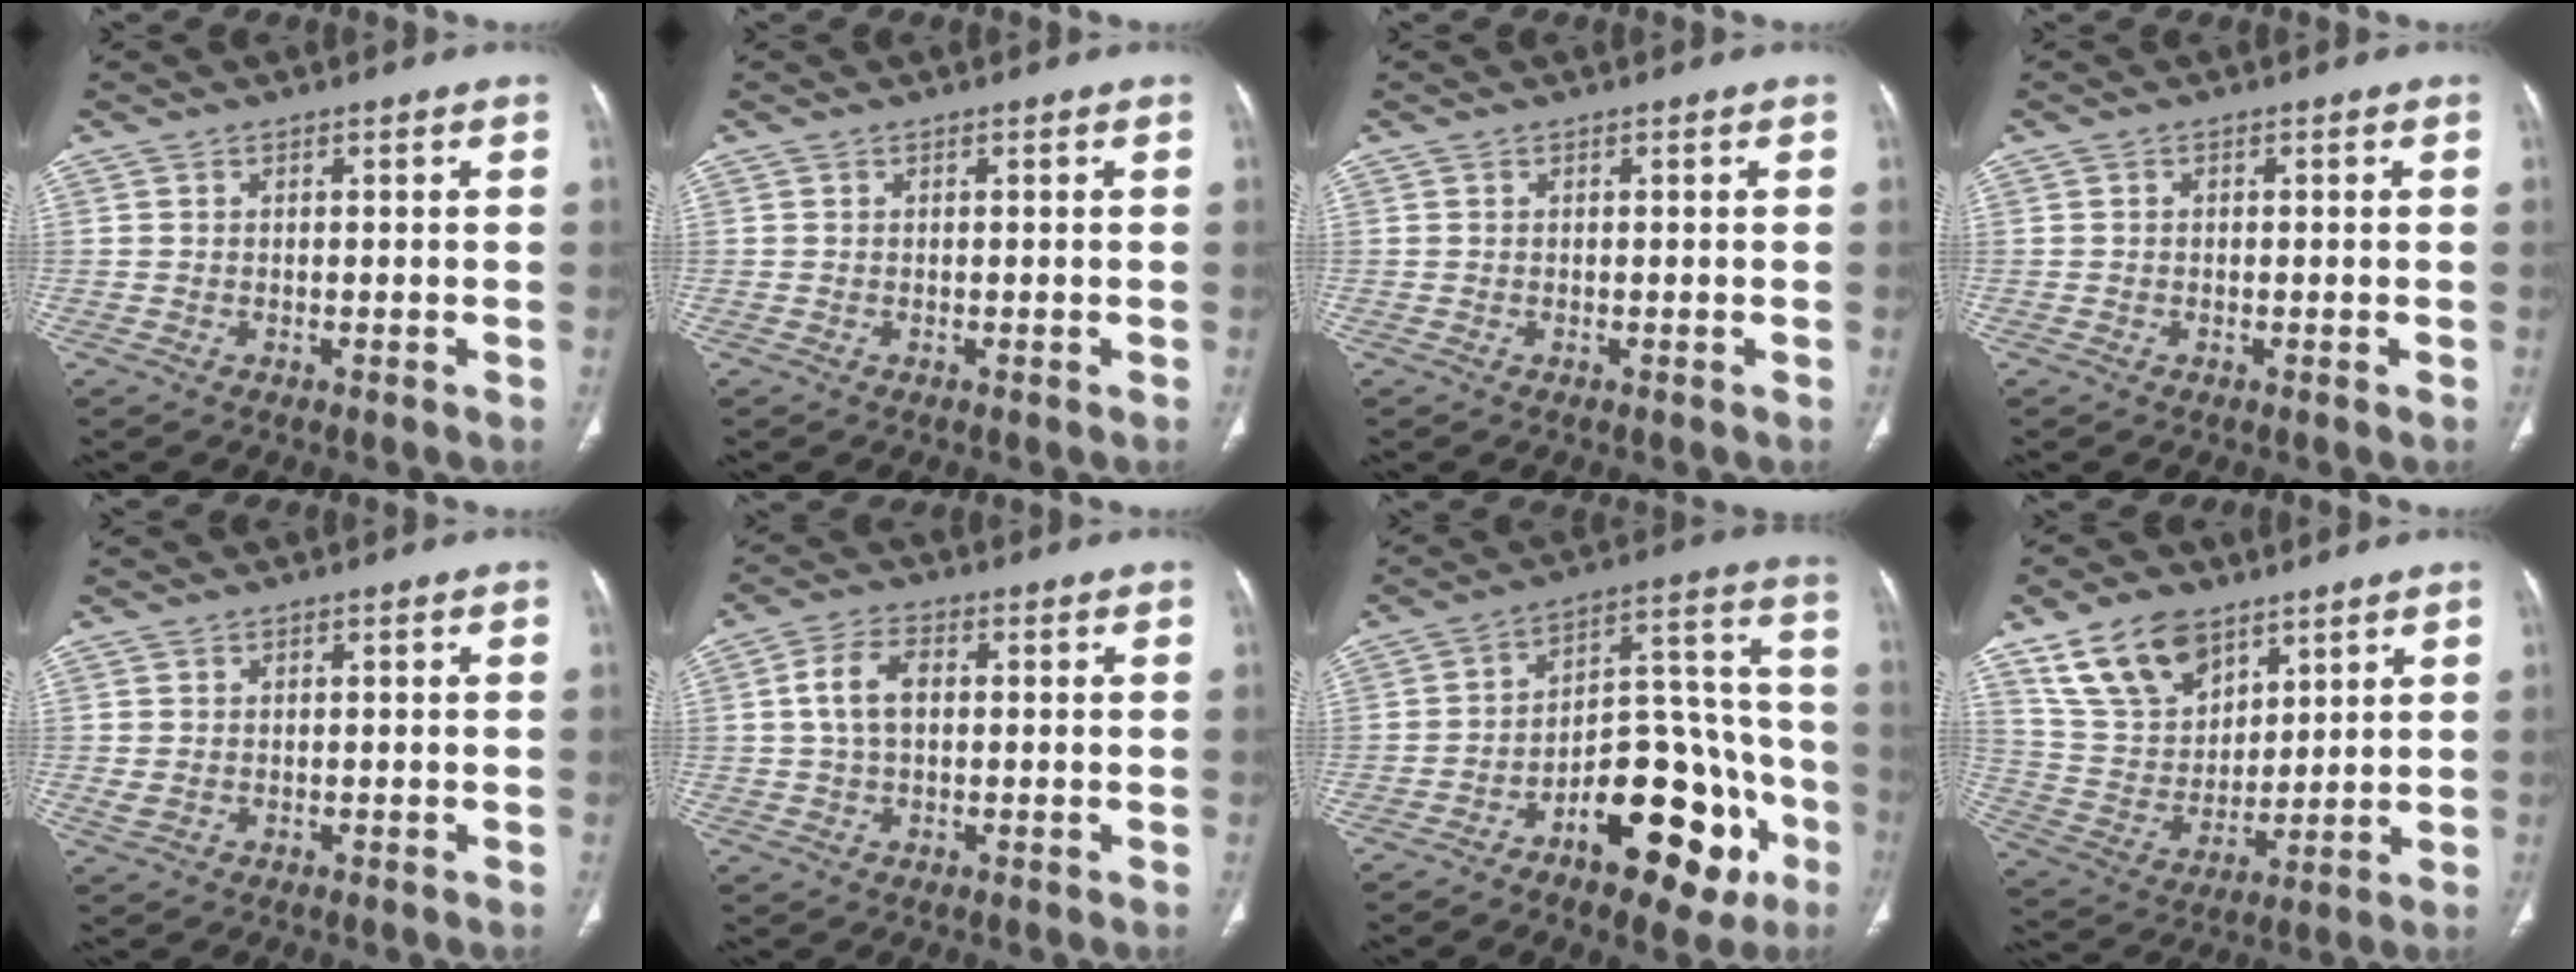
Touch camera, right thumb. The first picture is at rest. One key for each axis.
{"total": 0.0}
{"total": 0.0}
{"total": 0.0}
{"total": 0.9, "fx": 0.0, "fy": 0.8, "fz": 0.4, "tx": -0.014, "ty": 0.003, "tz": 0.005}
{"total": 6.5, "fx": 0.7, "fy": 3.9, "fz": 5.2, "tx": -0.096, "ty": 0.017, "tz": 0.011}
{"total": 21.3, "fx": -9.6, "fy": 9.9, "fz": 16.3, "tx": -0.196, "ty": 0.083, "tz": -0.133}
{"total": 14.5, "fx": 9.2, "fy": 8.7, "fz": 7.0, "tx": -0.104, "ty": -0.038, "tz": 0.186}